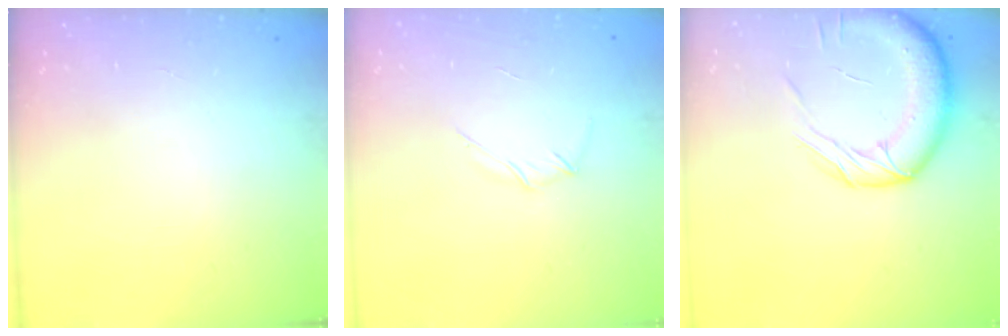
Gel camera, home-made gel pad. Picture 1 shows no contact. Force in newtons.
{"total": 4.1, "press": 4.0, "slide": 1.0}
{"total": 14.4, "press": 14.2, "slide": 2.3}